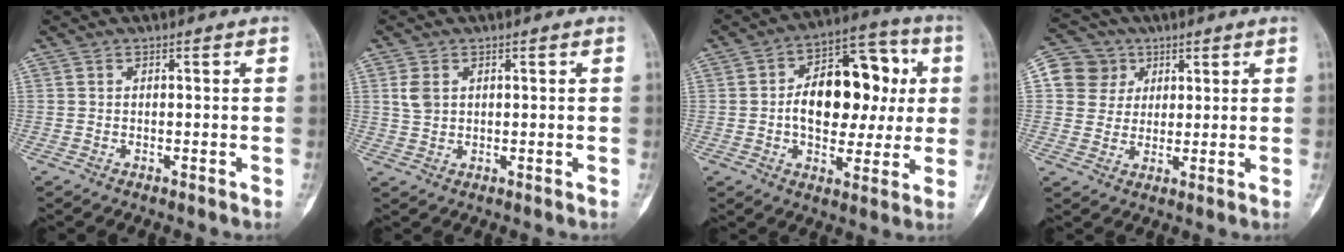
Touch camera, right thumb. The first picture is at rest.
{"total": 3.1, "force": [1.0, 2.2, 1.9], "torque": [-0.035, 0.002, 0.024]}
{"total": 18.3, "force": [1.5, 11.2, 14.5], "torque": [-0.170, 0.028, 0.020]}
{"total": 8.2, "force": [2.6, 7.7, 1.3], "torque": [0.011, 0.000, 0.045]}